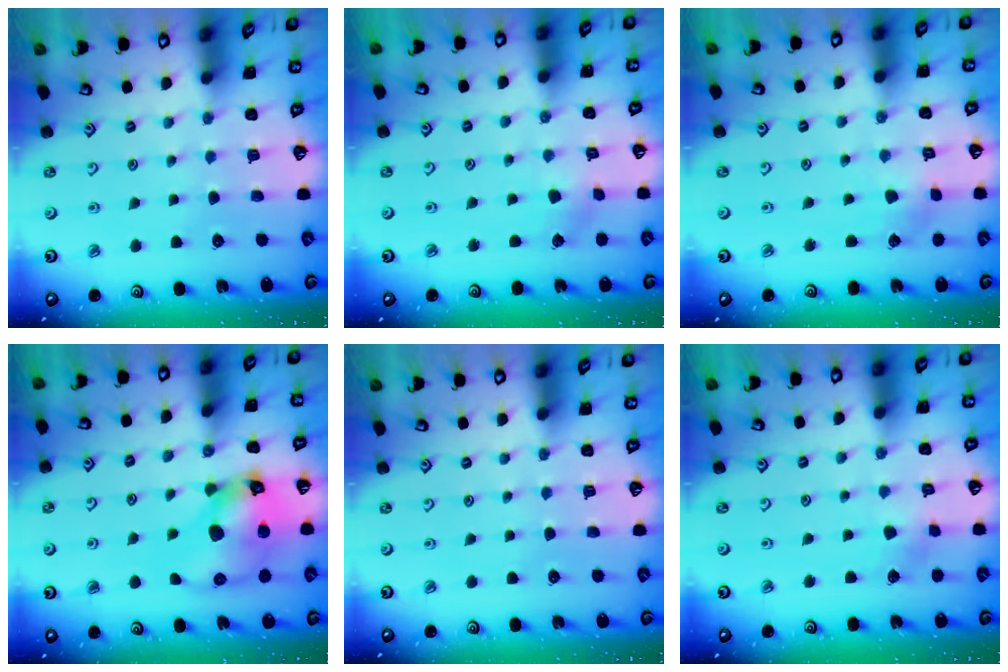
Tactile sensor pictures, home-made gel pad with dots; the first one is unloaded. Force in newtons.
{"total": 2.5, "press": 2.4, "slide": 0.8}
{"total": 1.9, "press": 1.9, "slide": 0.2}
{"total": 15.8, "press": 15.6, "slide": 2.2}
{"total": 0.0}
{"total": 2.9, "press": 2.8, "slide": 0.8}